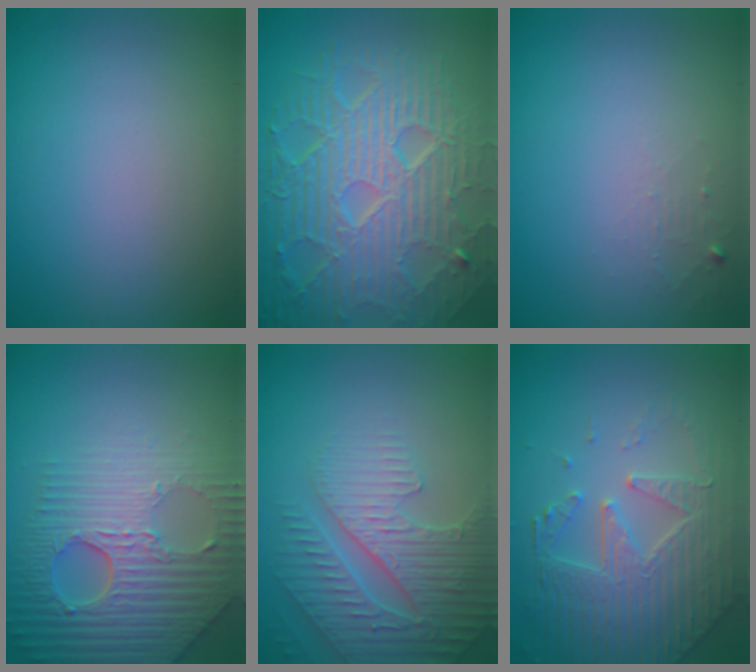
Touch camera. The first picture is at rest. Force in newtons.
{"total": 10.8, "press": 6.8, "slide": 8.4}
{"total": 1.0, "press": 1.0, "slide": 0.1}
{"total": 8.7, "press": 5.9, "slide": 6.4}
{"total": 4.4, "press": 4.3, "slide": 0.5}
{"total": 4.9, "press": 4.7, "slide": 1.5}